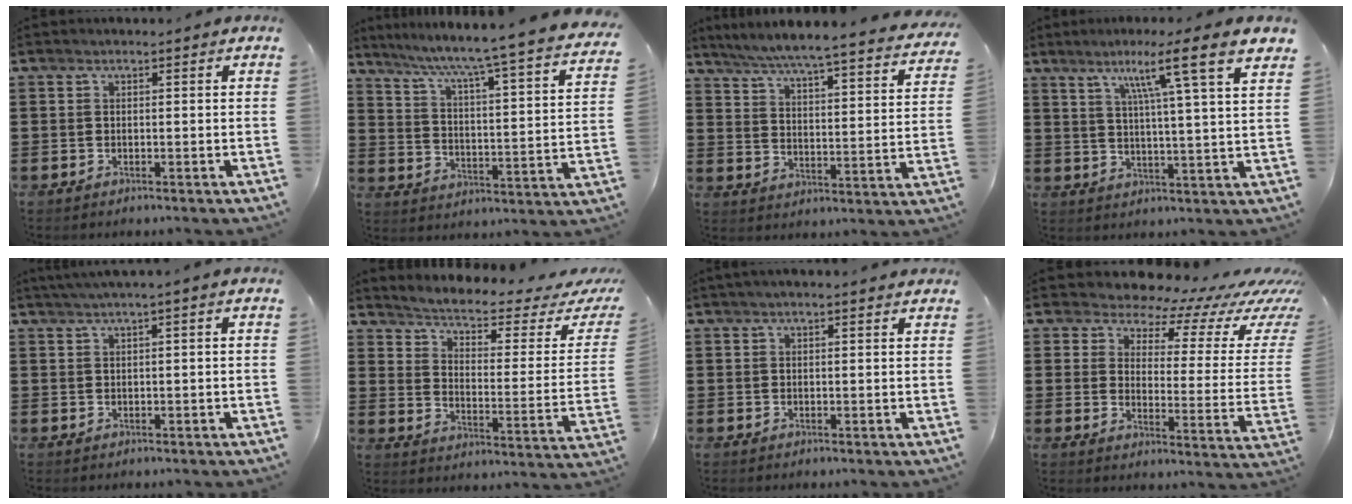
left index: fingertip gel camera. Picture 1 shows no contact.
{"total": 5.8, "force": [4.8, -1.3, 3.0], "torque": [-0.079, -0.054, 0.066]}
{"total": 5.3, "force": [5.0, -0.9, 1.6], "torque": [-0.056, -0.042, 0.079]}
{"total": 8.8, "force": [5.4, -0.9, 6.9], "torque": [-0.127, -0.027, 0.078]}
{"total": 1.2, "force": [0.4, -0.3, 1.1], "torque": [-0.017, -0.003, 0.009]}
{"total": 3.2, "force": [2.4, 0.2, 2.0], "torque": [-0.056, -0.026, 0.030]}
{"total": 1.3, "force": [0.9, 0.1, 0.9], "torque": [-0.018, 0.001, 0.017]}
{"total": 6.9, "force": [6.1, 2.6, 1.8], "torque": [-0.046, -0.050, 0.102]}